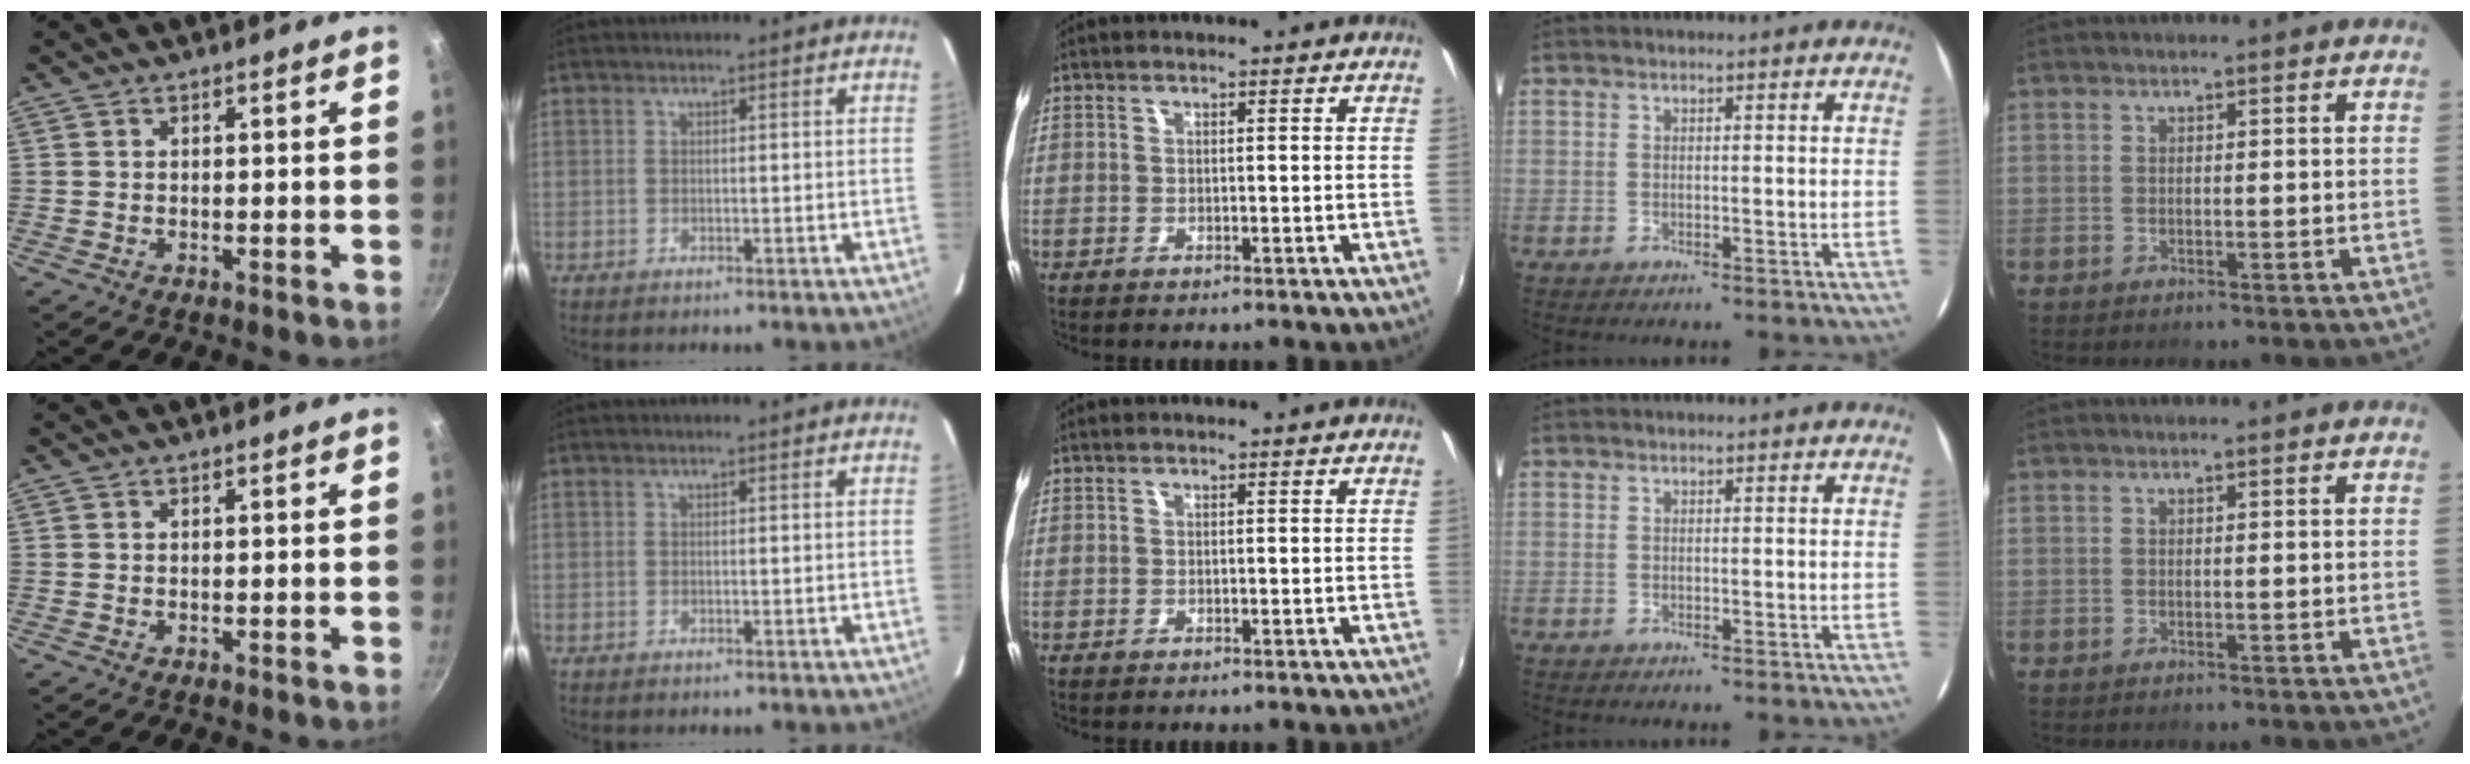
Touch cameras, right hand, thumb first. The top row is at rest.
{}